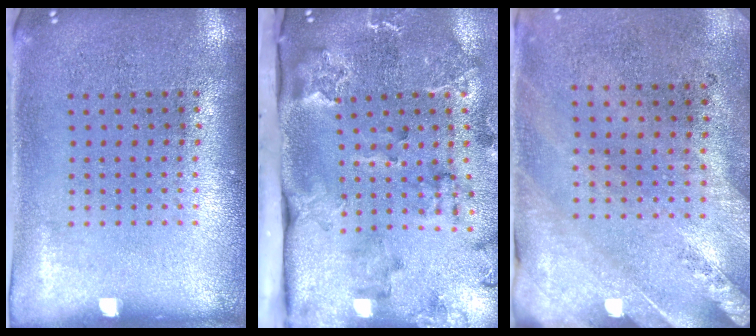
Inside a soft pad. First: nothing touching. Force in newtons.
{"total": 2.8, "press": 2.4, "slide": 1.5}
{"total": 2.5, "press": 2.0, "slide": 1.4}